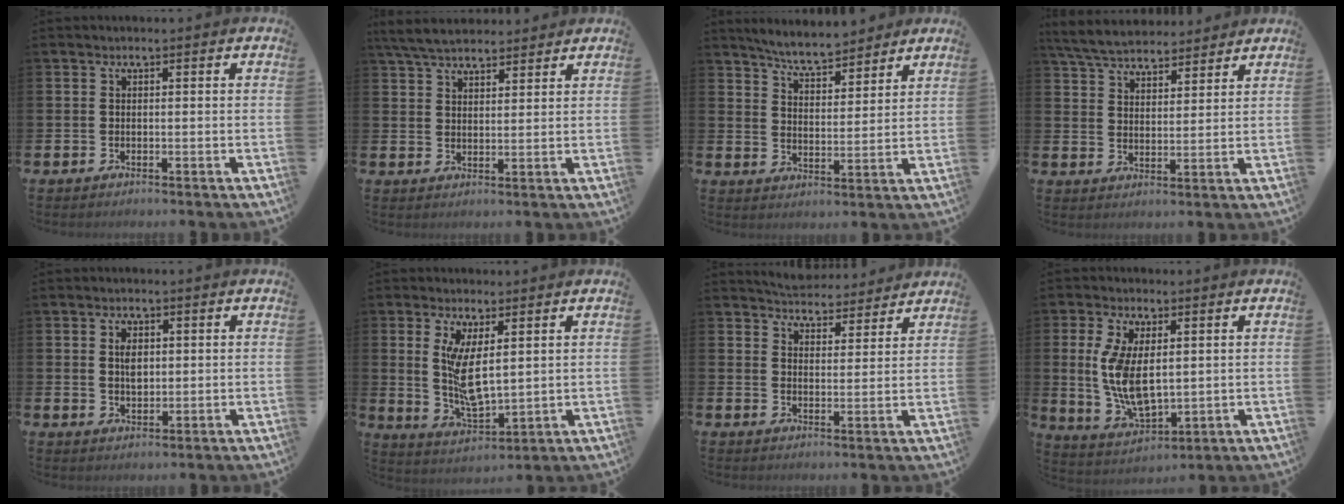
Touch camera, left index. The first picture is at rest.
{"total": 5.3, "force": [4.9, 1.3, 1.3], "torque": [-0.048, -0.012, 0.092]}
{"total": 6.5, "force": [6.2, 1.0, 1.7], "torque": [-0.053, -0.031, 0.109]}
{"total": 6.1, "force": [5.8, 1.5, 1.1], "torque": [-0.050, -0.022, 0.105]}
{"total": 2.6, "force": [0.9, 1.7, 1.8], "torque": [-0.023, 0.000, 0.011]}
{"total": 6.5, "force": [2.5, 2.6, 5.4], "torque": [-0.102, -0.017, 0.043]}
{"total": 5.2, "force": [5.1, 1.0, 0.0], "torque": [-0.009, -0.037, 0.090]}
{"total": 7.6, "force": [1.6, 4.1, 6.2], "torque": [-0.126, -0.005, 0.026]}